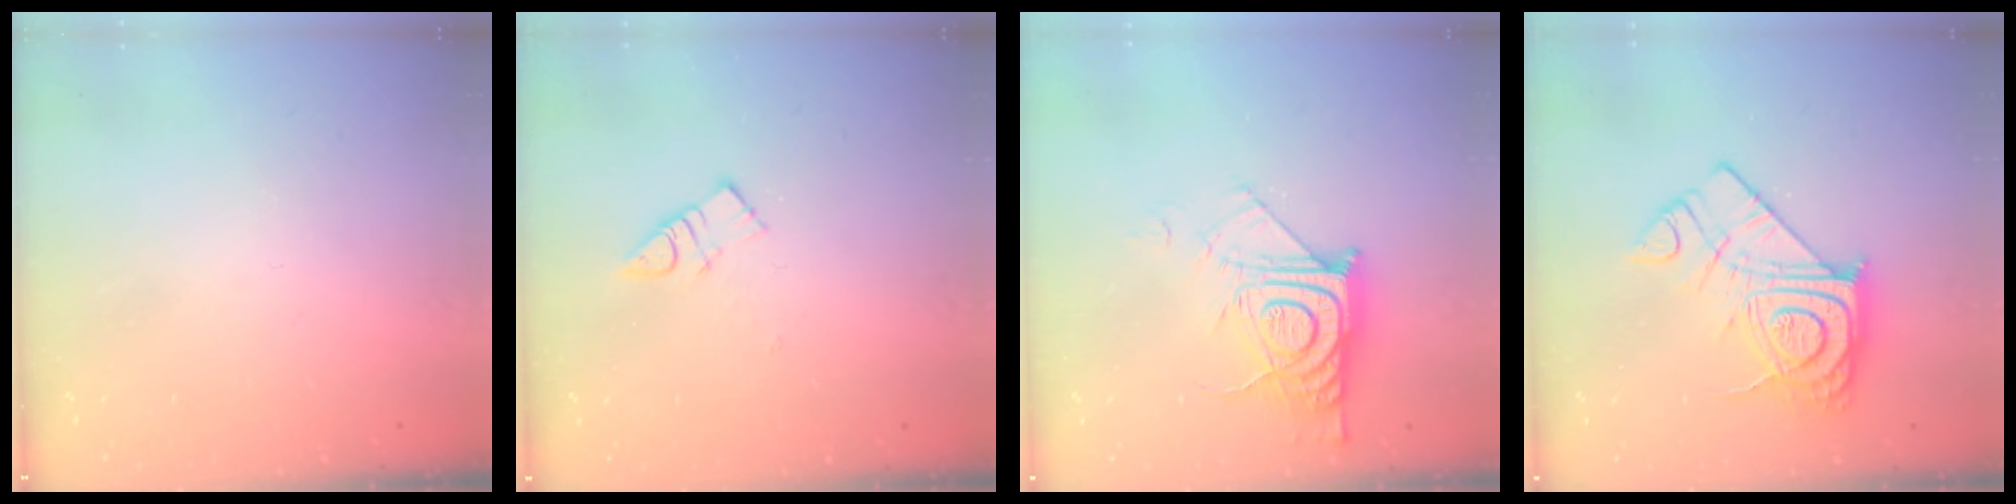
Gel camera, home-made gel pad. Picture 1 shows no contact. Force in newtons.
{"total": 5.9, "press": 5.9, "slide": 0.1}
{"total": 13.0, "press": 12.9, "slide": 1.1}
{"total": 19.5, "press": 19.4, "slide": 1.6}